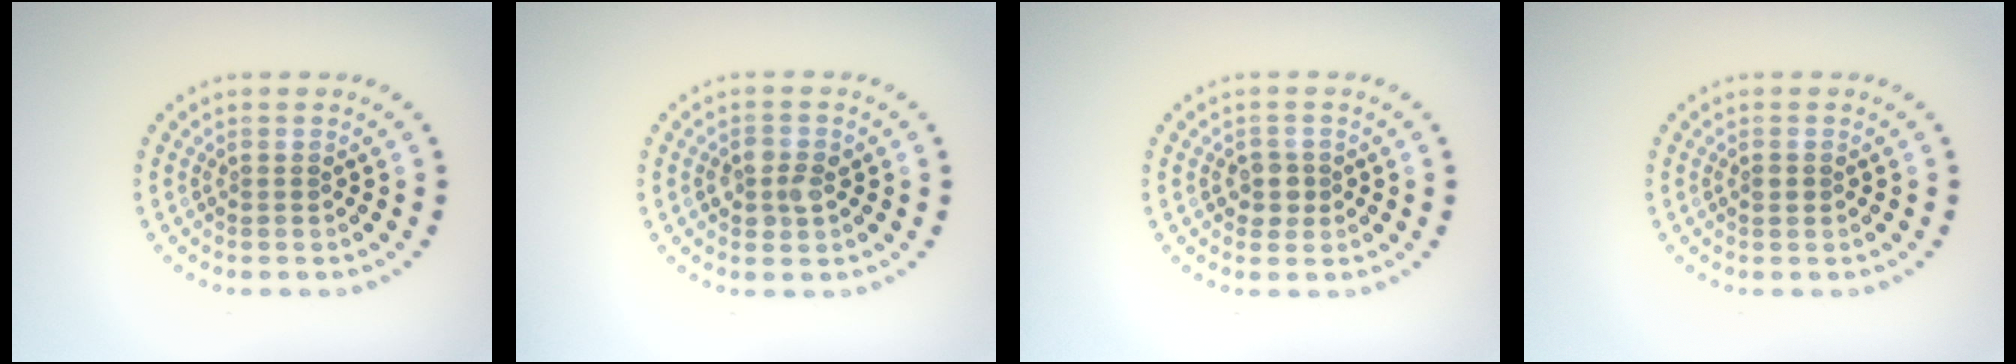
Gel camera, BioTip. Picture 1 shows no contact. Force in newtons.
{"total": 2.3, "press": 2.2, "slide": 0.3}
{"total": 1.8, "press": 1.6, "slide": 0.8}
{"total": 1.0, "press": 1.0, "slide": 0.1}